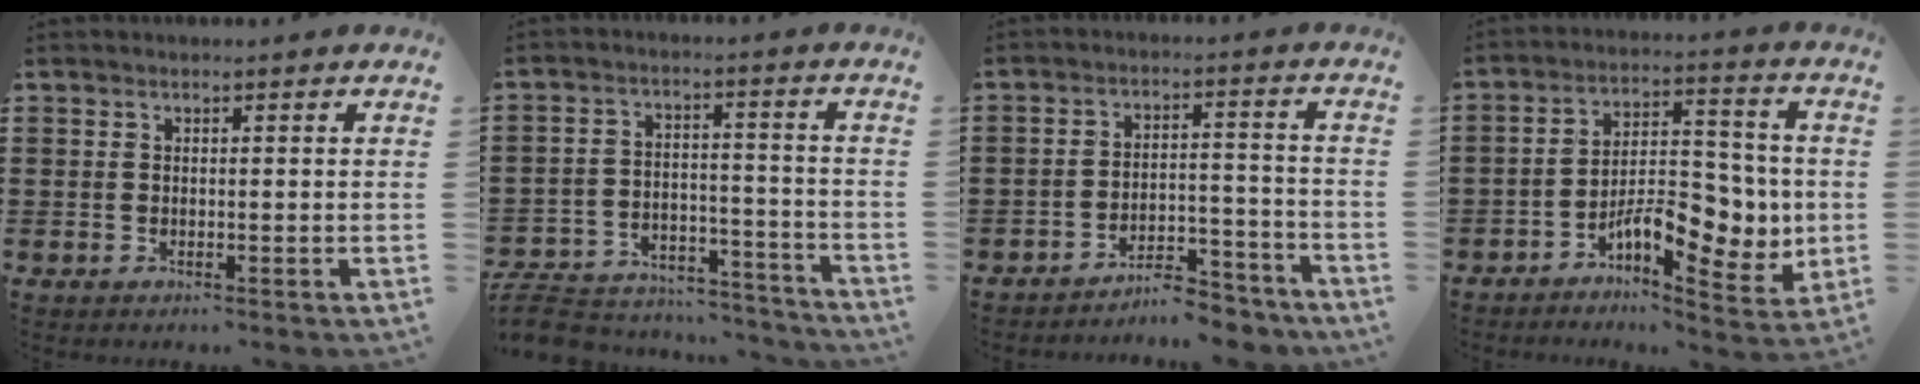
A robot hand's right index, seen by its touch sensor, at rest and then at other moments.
{"total": 7.0, "force": [-6.7, 1.5, 1.4], "torque": [-0.029, 0.016, -0.133]}
{"total": 6.5, "force": [-6.2, 1.0, 1.5], "torque": [-0.020, 0.020, -0.120]}
{"total": 10.3, "force": [-3.3, 5.3, 8.1], "torque": [-0.111, 0.010, -0.053]}